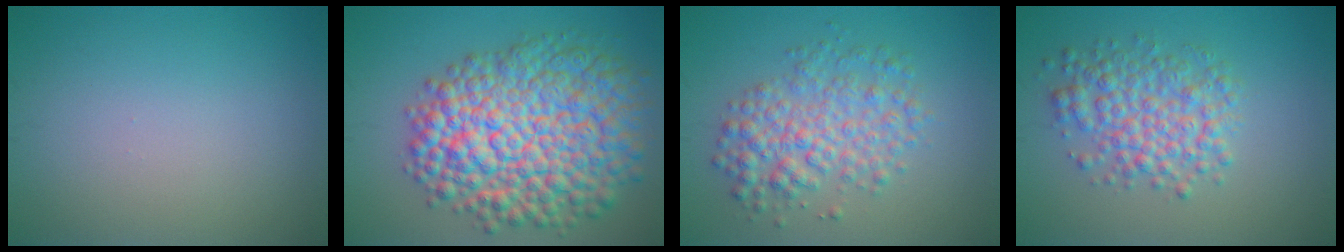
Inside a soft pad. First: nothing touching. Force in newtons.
{"total": 12.5, "press": 12.5, "slide": 0.4}
{"total": 4.8, "press": 4.8, "slide": 0.0}
{"total": 4.9, "press": 4.9, "slide": 0.1}